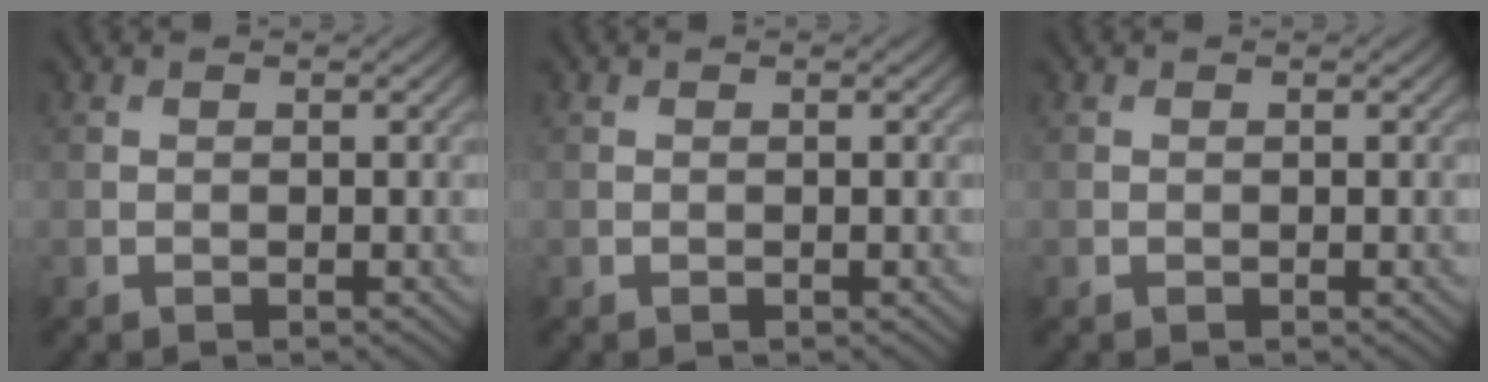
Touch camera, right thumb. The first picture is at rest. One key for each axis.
{"total": 0.0}
{"total": 0.0}